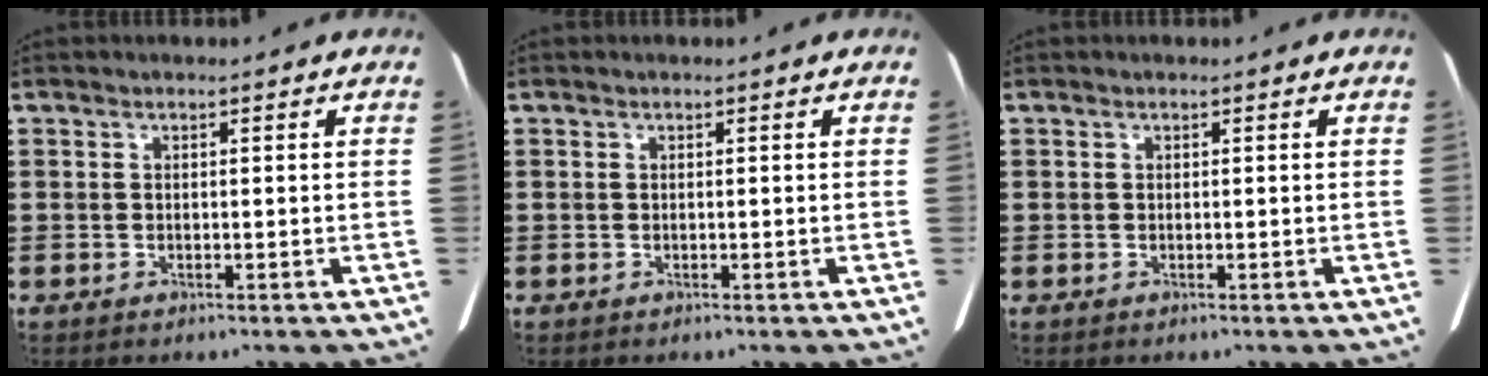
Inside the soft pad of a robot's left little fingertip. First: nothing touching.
{"total": 0.0}
{"total": 0.0}